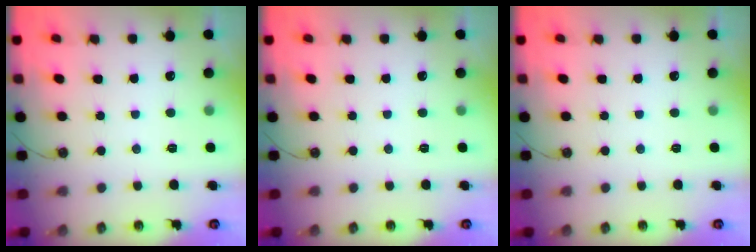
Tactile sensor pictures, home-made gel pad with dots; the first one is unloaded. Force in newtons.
{"total": 0.0}
{"total": 0.0}